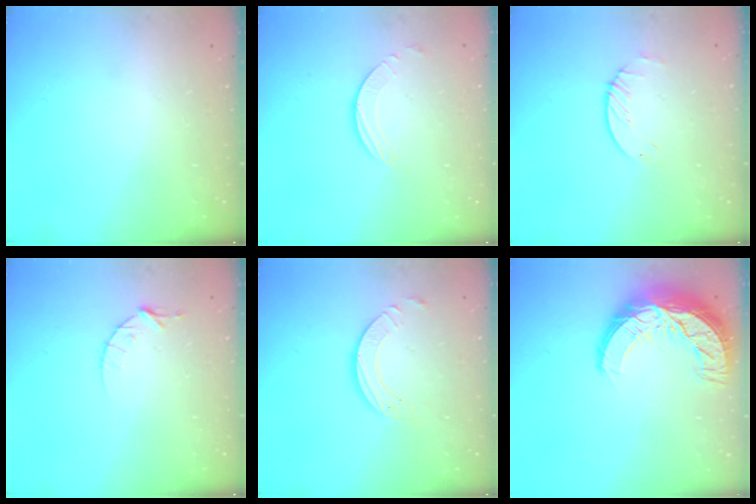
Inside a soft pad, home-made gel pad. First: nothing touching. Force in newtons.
{"total": 2.0, "press": 1.9, "slide": 0.3}
{"total": 1.6, "press": 1.6, "slide": 0.2}
{"total": 3.8, "press": 3.7, "slide": 0.5}
{"total": 5.8, "press": 5.8, "slide": 0.6}
{"total": 16.4, "press": 16.4, "slide": 0.9}